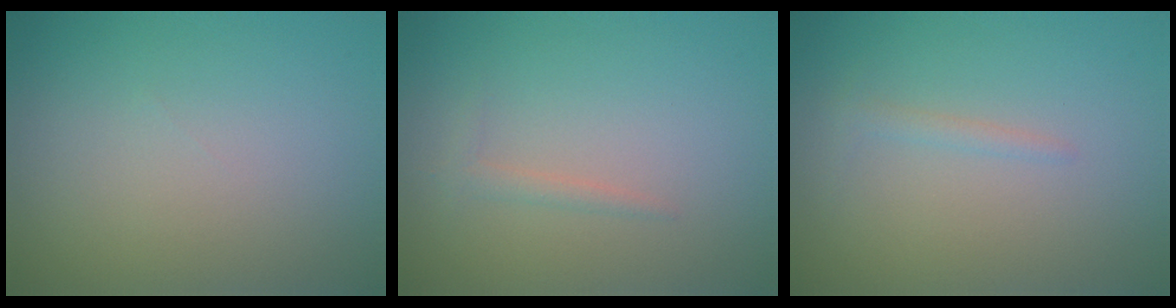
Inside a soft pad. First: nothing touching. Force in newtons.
{"total": 1.0, "press": 1.0, "slide": 0.1}
{"total": 0.9, "press": 0.9, "slide": 0.1}